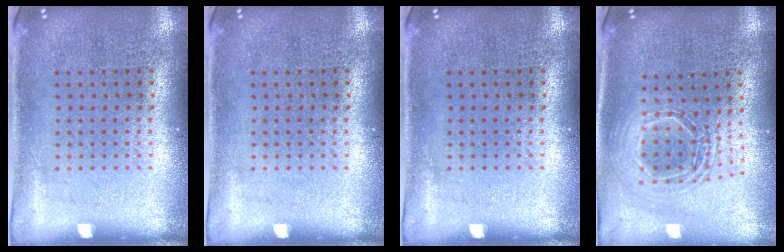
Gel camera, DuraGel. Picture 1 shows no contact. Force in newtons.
{"total": 0.0}
{"total": 0.0}
{"total": 2.0, "press": 1.5, "slide": 1.3}